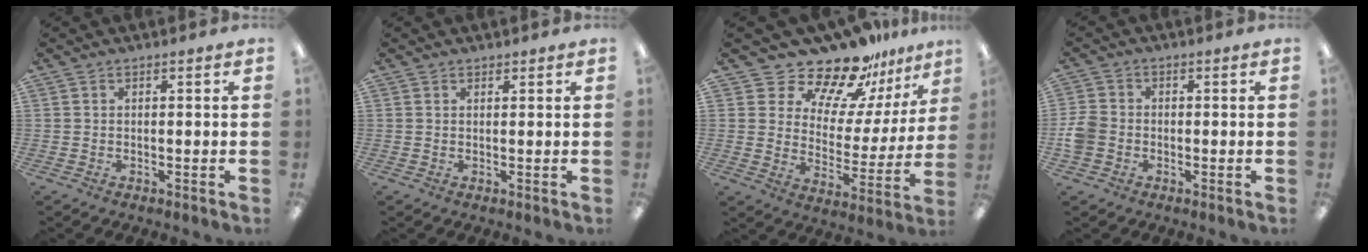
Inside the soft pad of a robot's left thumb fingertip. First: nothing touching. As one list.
[{"total": 1.0, "force": [0.9, 0.4, 0.0], "torque": [0.000, -0.001, 0.017]}, {"total": 16.1, "force": [14.4, 5.7, 4.3], "torque": [-0.092, -0.126, 0.255]}, {"total": 5.0, "force": [-1.2, 4.2, 2.4], "torque": [-0.052, 0.010, -0.021]}]